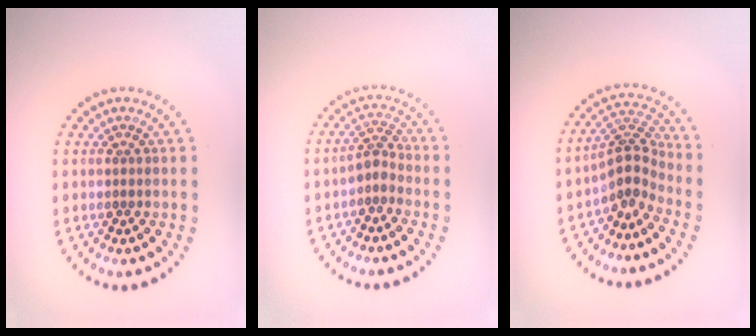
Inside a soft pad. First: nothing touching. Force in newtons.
{"total": 2.0, "press": 1.5, "slide": 1.3}
{"total": 3.4, "press": 2.4, "slide": 2.4}